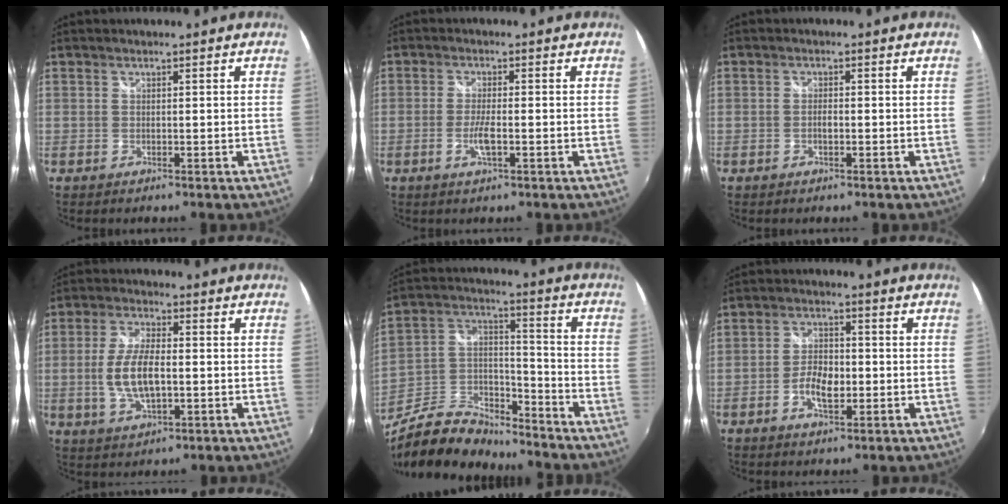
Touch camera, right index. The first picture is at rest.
{"total": 3.7, "force": [-1.2, 0.6, 3.4], "torque": [-0.072, -0.005, -0.024]}
{"total": 1.5, "force": [-0.5, 0.6, 1.3], "torque": [-0.026, 0.001, -0.010]}
{"total": 9.4, "force": [-1.1, 4.1, 8.4], "torque": [-0.171, 0.000, -0.018]}
{"total": 15.9, "force": [-12.6, 6.5, 7.2], "torque": [-0.163, 0.017, -0.224]}
{"total": 5.9, "force": [-1.7, 3.0, 4.8], "torque": [-0.099, 0.006, -0.029]}